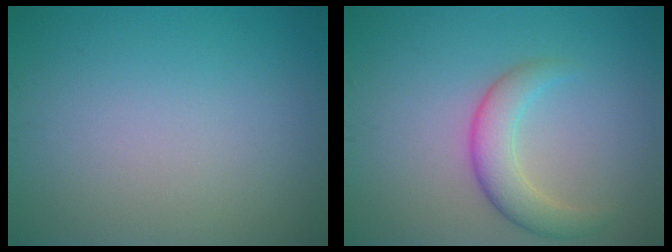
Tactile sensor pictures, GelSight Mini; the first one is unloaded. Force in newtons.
{"total": 3.6, "press": 3.6, "slide": 0.2}